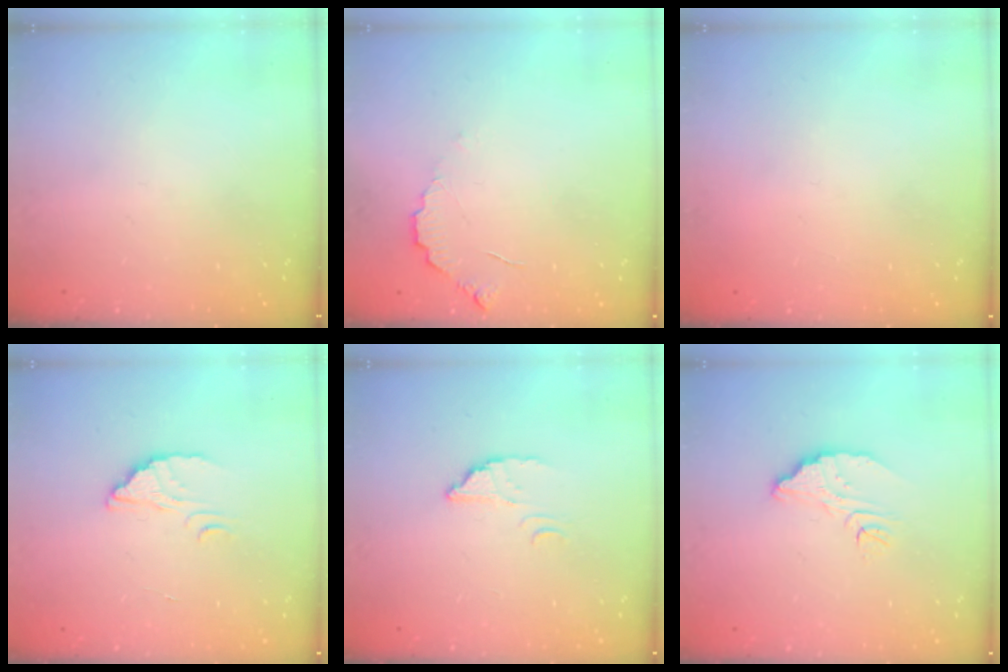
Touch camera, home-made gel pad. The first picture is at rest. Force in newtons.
{"total": 3.9, "press": 3.8, "slide": 0.3}
{"total": 2.1, "press": 2.1, "slide": 0.1}
{"total": 2.4, "press": 2.4, "slide": 0.1}
{"total": 2.4, "press": 2.4, "slide": 0.1}
{"total": 8.0, "press": 8.0, "slide": 0.7}